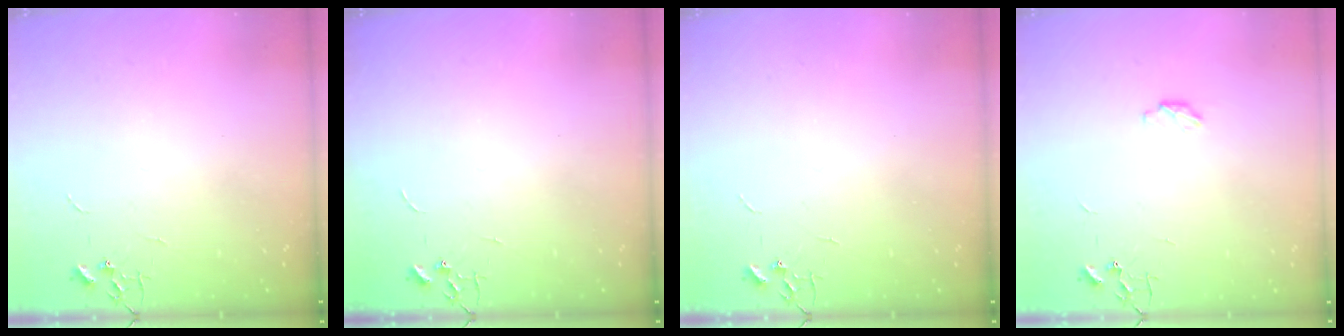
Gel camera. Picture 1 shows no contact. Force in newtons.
{"total": 0.0}
{"total": 0.0}
{"total": 3.8, "press": 3.8, "slide": 0.6}